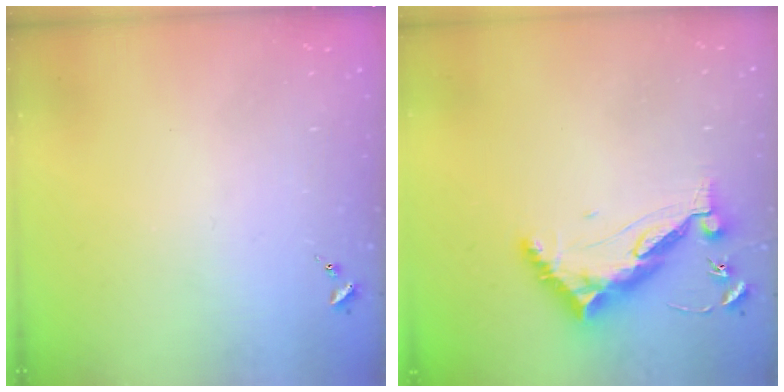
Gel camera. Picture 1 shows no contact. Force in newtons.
{"total": 10.2, "press": 10.2, "slide": 0.8}